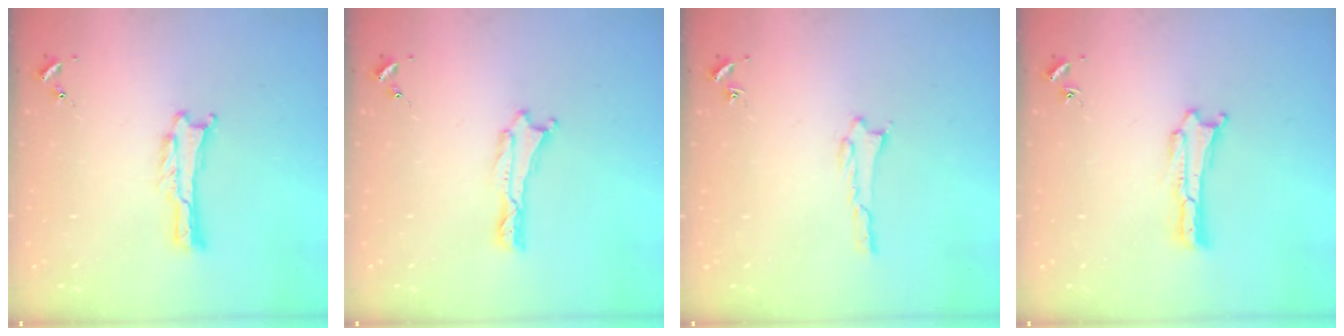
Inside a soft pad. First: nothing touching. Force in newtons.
{"total": 0.0}
{"total": 1.4, "press": 1.4, "slide": 0.2}
{"total": 0.0}